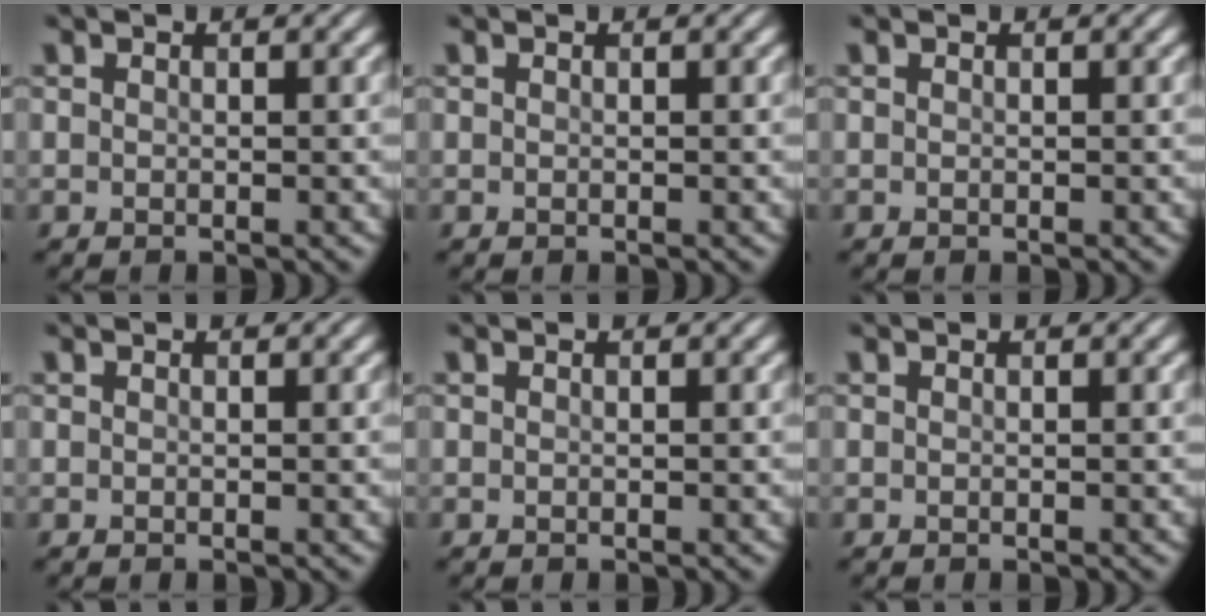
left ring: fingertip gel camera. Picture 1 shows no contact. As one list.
[{"total": 0.0}, {"total": 0.0}, {"total": 0.0}, {"total": 0.0}, {"total": 0.0}]